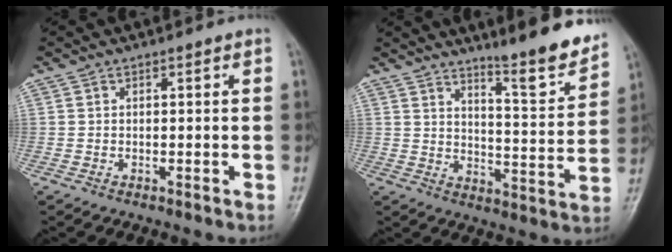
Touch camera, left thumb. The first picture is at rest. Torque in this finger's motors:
{"motor_torque": [0.53, -0.23, 1.32, -1.44, 0.06]}